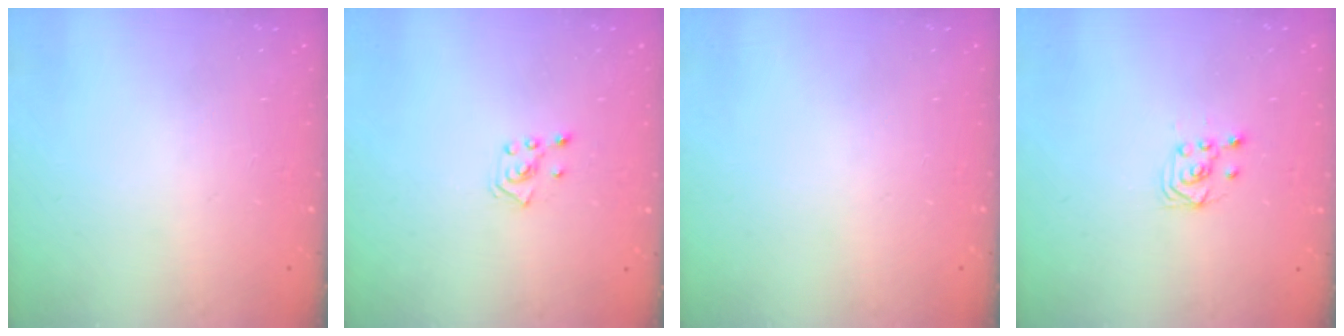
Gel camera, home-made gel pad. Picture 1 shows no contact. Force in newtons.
{"total": 2.8, "press": 2.7, "slide": 0.7}
{"total": 0.0}
{"total": 2.5, "press": 2.2, "slide": 1.2}